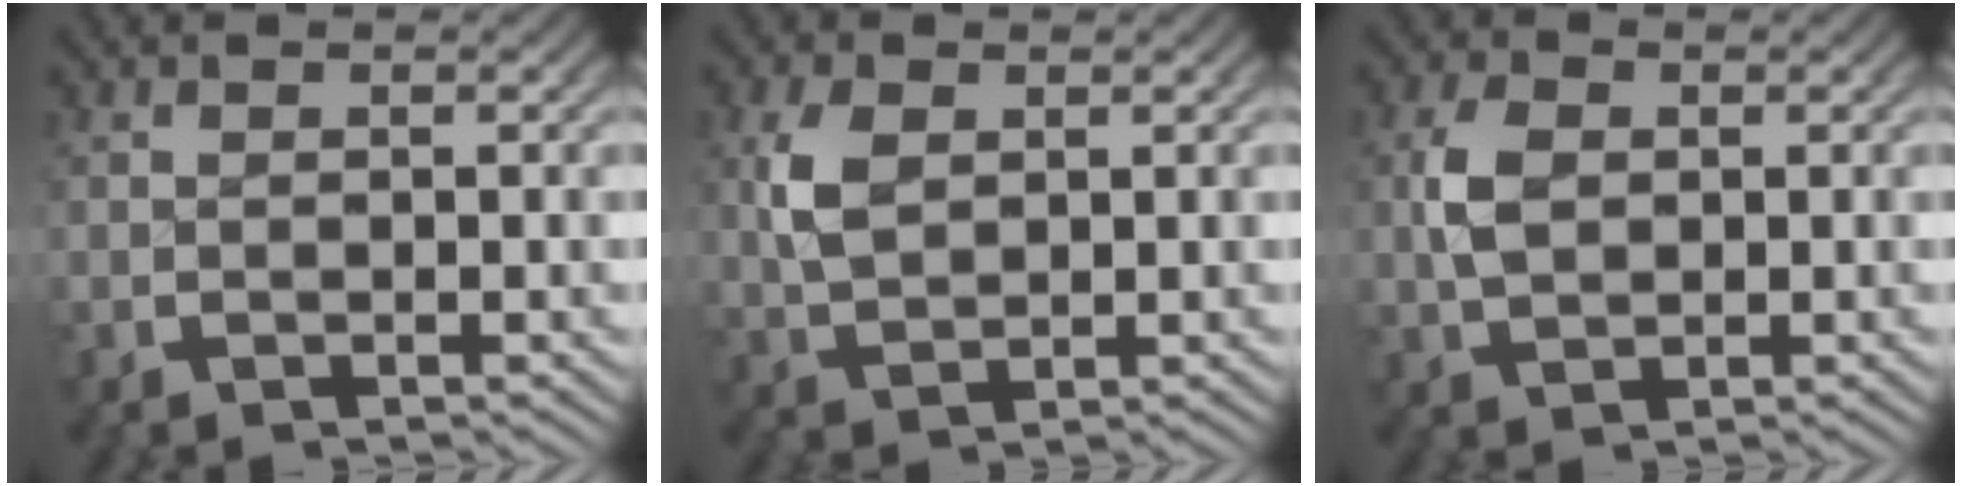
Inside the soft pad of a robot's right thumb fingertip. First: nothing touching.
{"total": 3.2, "force": [1.0, 2.2, 2.2], "torque": [-0.051, -0.007, 0.029]}
{"total": 3.2, "force": [0.4, 2.3, 2.1], "torque": [-0.051, -0.005, 0.013]}